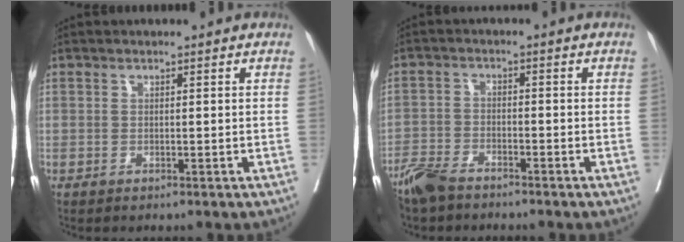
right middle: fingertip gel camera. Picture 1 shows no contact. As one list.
[{"total": 5.1, "force": [-4.5, 1.4, 2.1], "torque": [-0.043, -0.011, -0.087]}]